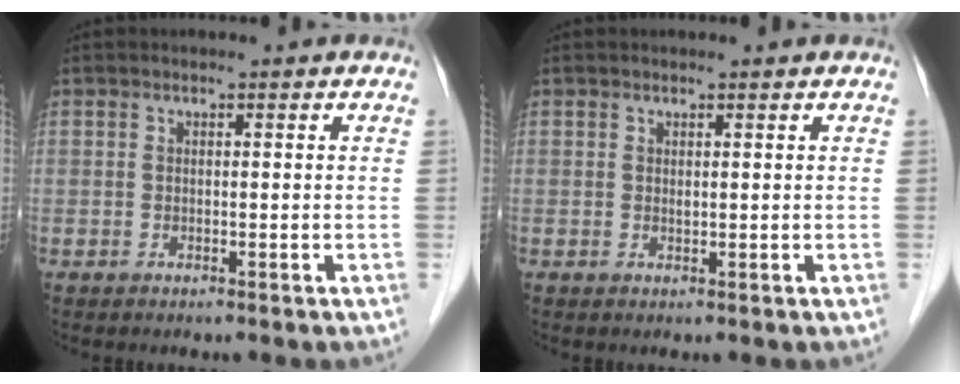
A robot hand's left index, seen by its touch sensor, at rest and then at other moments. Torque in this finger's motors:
{"motor_torque": [-0.05, -0.03, -0.02, 0.00]}